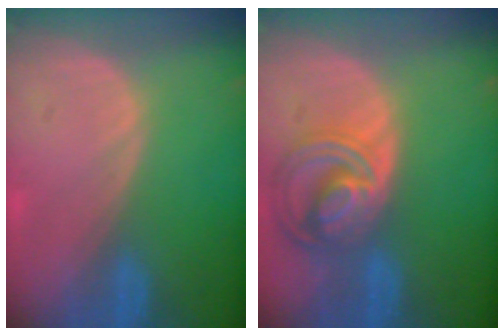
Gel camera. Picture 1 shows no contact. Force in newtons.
{"total": 8.7, "press": 7.5, "slide": 4.4}